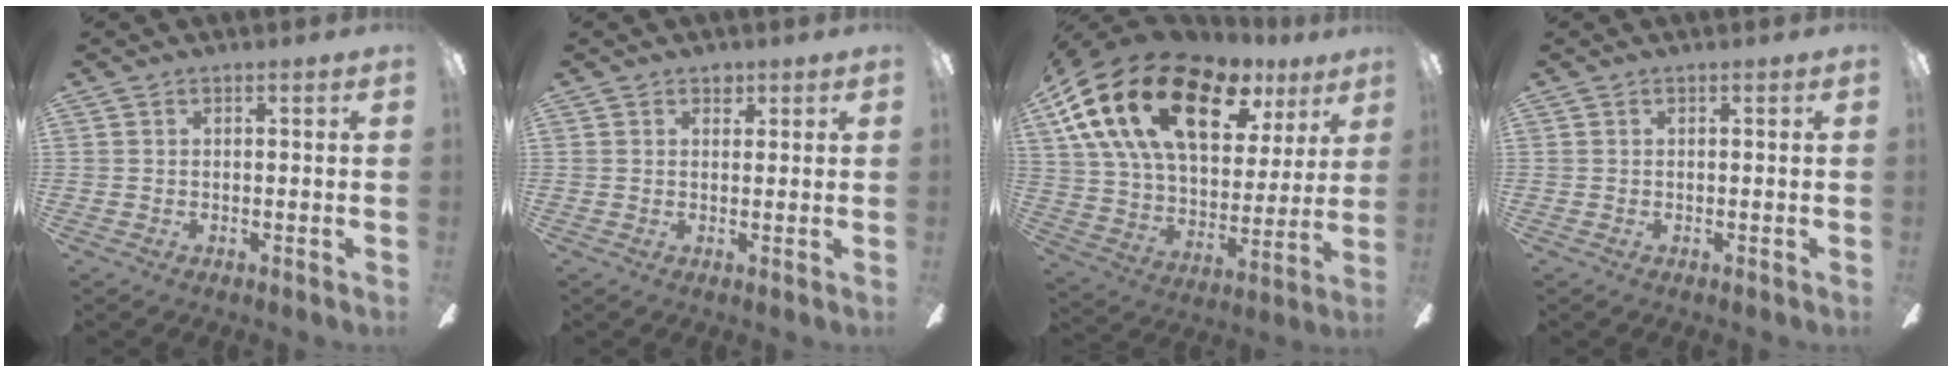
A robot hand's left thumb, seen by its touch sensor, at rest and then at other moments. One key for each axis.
{"total": 2.0, "fx": 1.4, "fy": 1.3, "fz": 0.6, "tx": 0.003, "ty": -0.003, "tz": 0.022}
{"total": 25.6, "fx": 13.7, "fy": 13.3, "fz": 17.1, "tx": -0.326, "ty": -0.064, "tz": 0.240}
{"total": 0.0}